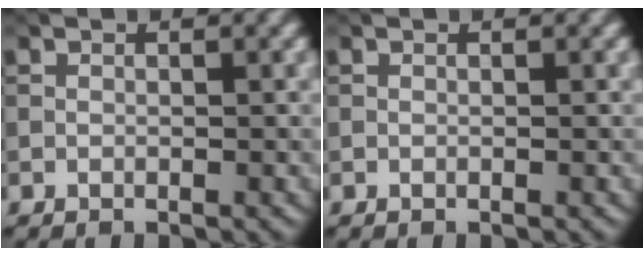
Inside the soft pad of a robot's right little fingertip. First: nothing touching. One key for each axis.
{"total": 0.0}